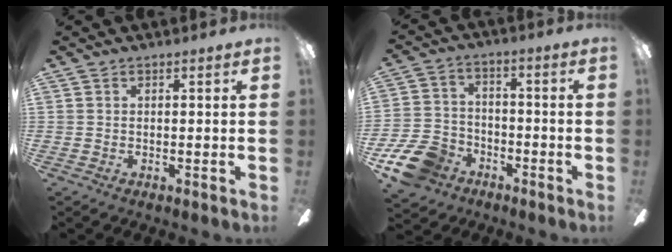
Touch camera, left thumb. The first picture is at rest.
{"total": 12.3, "force": [-7.4, 8.2, 5.4], "torque": [-0.123, 0.052, -0.135]}